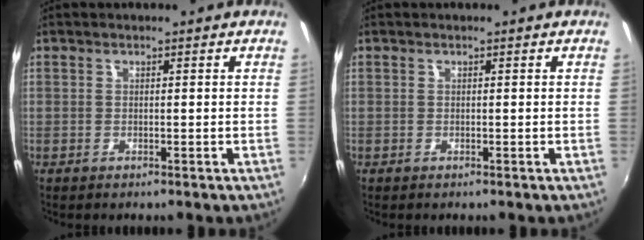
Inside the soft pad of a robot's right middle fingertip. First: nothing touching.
{"total": 0.0}